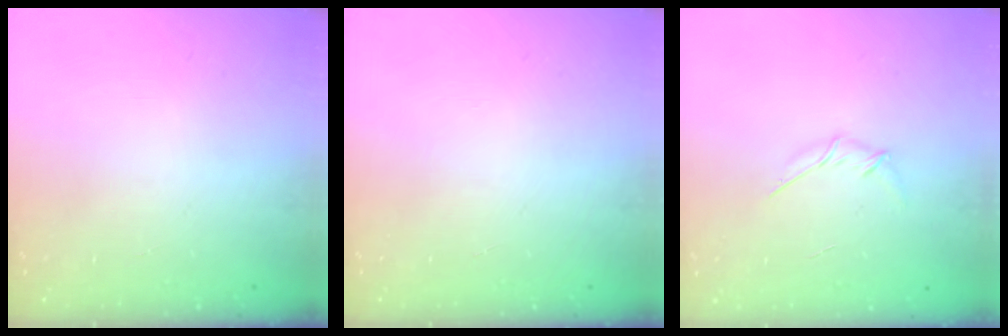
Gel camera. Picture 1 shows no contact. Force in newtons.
{"total": 0.0}
{"total": 3.2, "press": 3.0, "slide": 0.8}